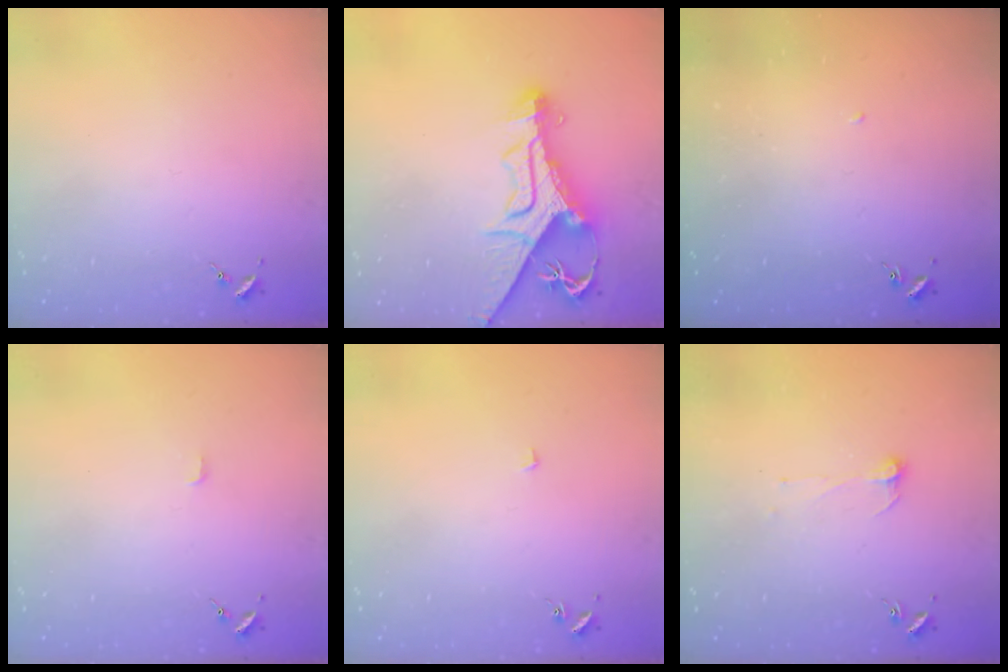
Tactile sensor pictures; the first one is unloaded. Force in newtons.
{"total": 14.2, "press": 14.2, "slide": 1.5}
{"total": 1.4, "press": 1.3, "slide": 0.1}
{"total": 2.8, "press": 2.8, "slide": 0.2}
{"total": 2.3, "press": 2.3, "slide": 0.1}
{"total": 6.0, "press": 6.0, "slide": 0.5}